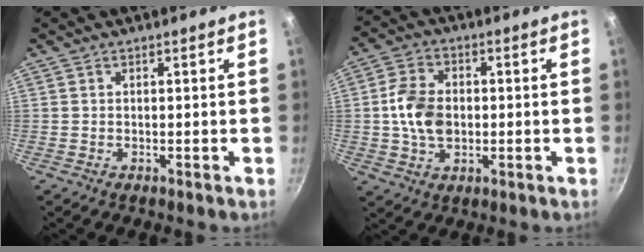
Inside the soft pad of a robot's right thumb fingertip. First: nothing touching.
{"total": 9.5, "force": [-0.2, 6.8, 6.7], "torque": [-0.110, 0.011, -0.009]}